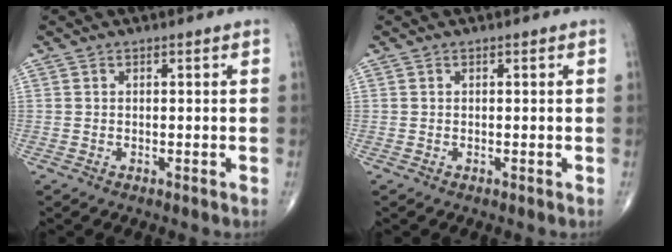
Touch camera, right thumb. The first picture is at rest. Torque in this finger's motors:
{"motor_torque": [-0.17, 0.17, 0.05, 0.14, 0.00]}